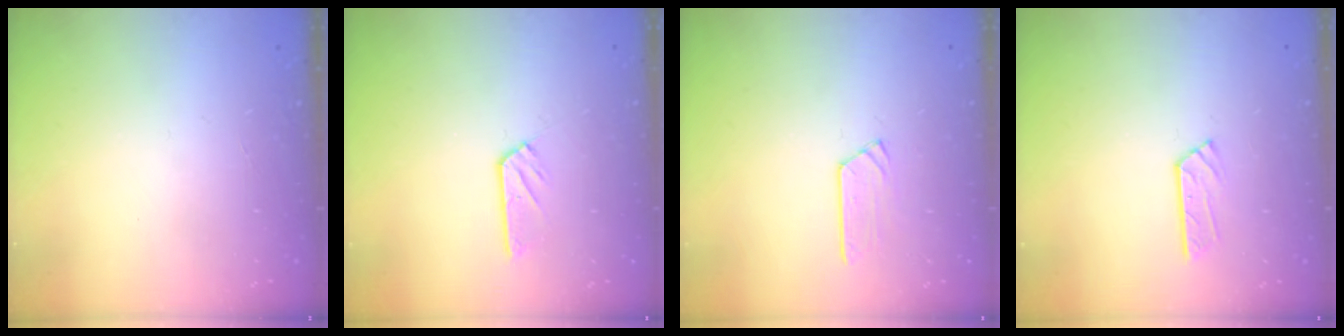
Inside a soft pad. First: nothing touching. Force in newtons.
{"total": 5.3, "press": 5.3, "slide": 0.3}
{"total": 5.8, "press": 5.8, "slide": 0.3}
{"total": 3.2, "press": 3.2, "slide": 0.4}